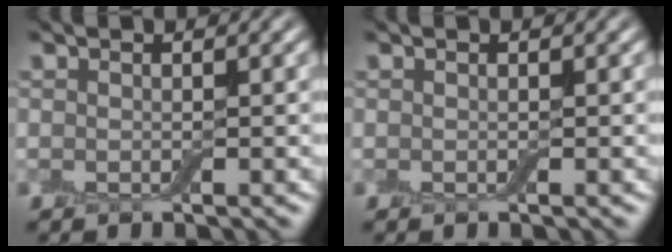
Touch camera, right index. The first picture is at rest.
{"total": 0.0}